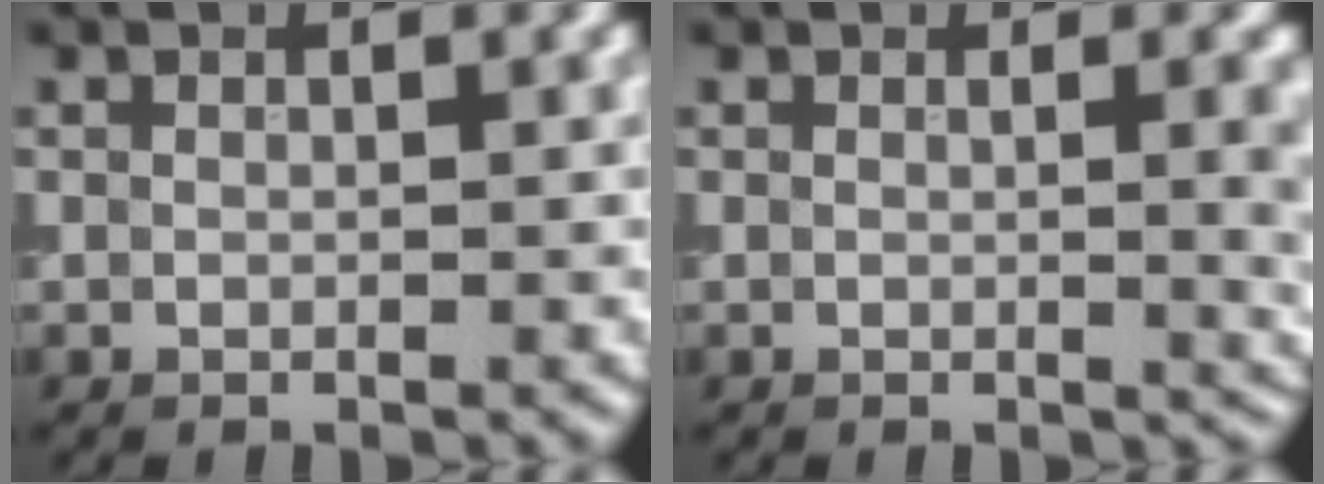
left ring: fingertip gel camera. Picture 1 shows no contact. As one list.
[{"total": 3.8, "force": [0.2, 1.3, 3.6], "torque": [-0.029, 0.000, 0.004]}]